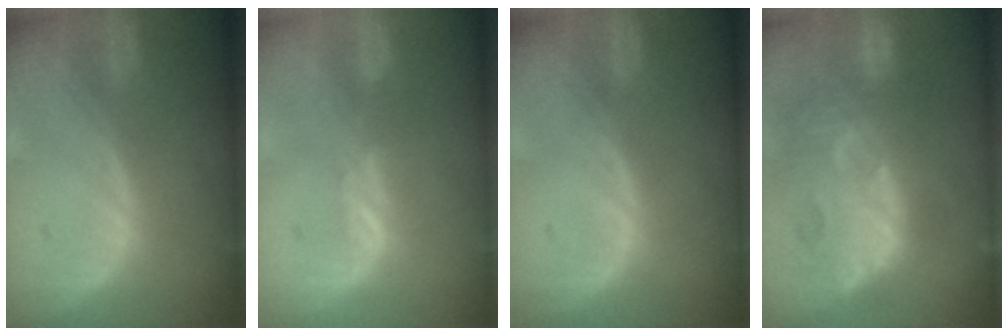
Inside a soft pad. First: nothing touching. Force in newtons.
{"total": 2.3, "press": 2.1, "slide": 0.8}
{"total": 0.0}
{"total": 13.5, "press": 12.3, "slide": 5.5}